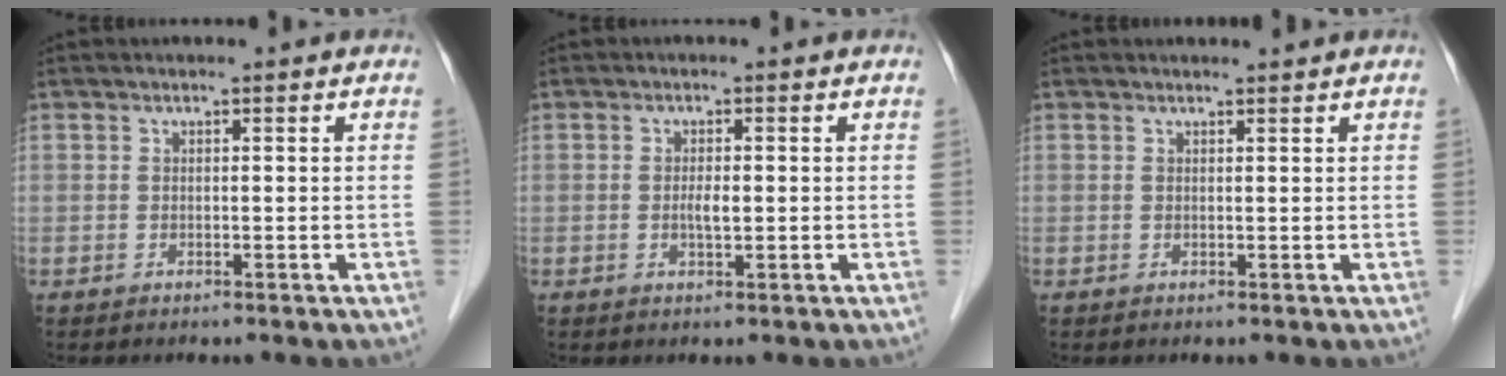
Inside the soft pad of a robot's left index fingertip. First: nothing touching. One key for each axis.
{"total": 1.8, "fx": -0.2, "fy": 0.5, "fz": 1.8, "tx": -0.035, "ty": 0.001, "tz": -0.002}
{"total": 0.6, "fx": 0.6, "fy": 0.0, "fz": -0.1, "tx": -0.005, "ty": -0.004, "tz": 0.008}